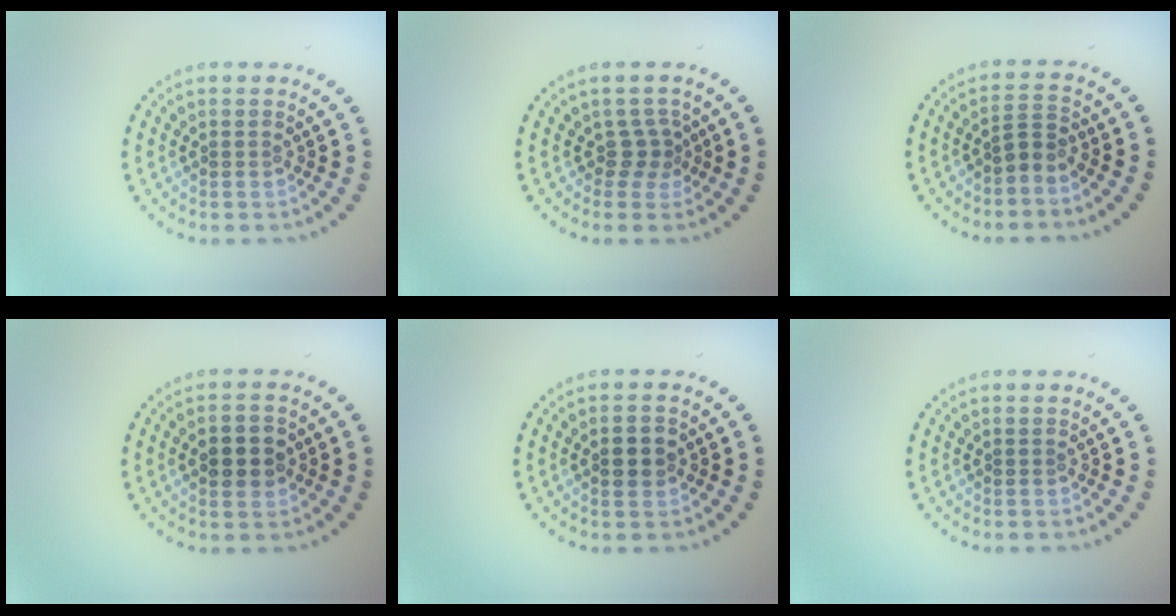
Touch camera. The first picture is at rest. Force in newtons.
{"total": 1.9, "press": 1.2, "slide": 1.5}
{"total": 1.8, "press": 1.3, "slide": 1.3}
{"total": 3.0, "press": 3.0, "slide": 0.2}
{"total": 2.4, "press": 2.4, "slide": 0.2}
{"total": 0.0}